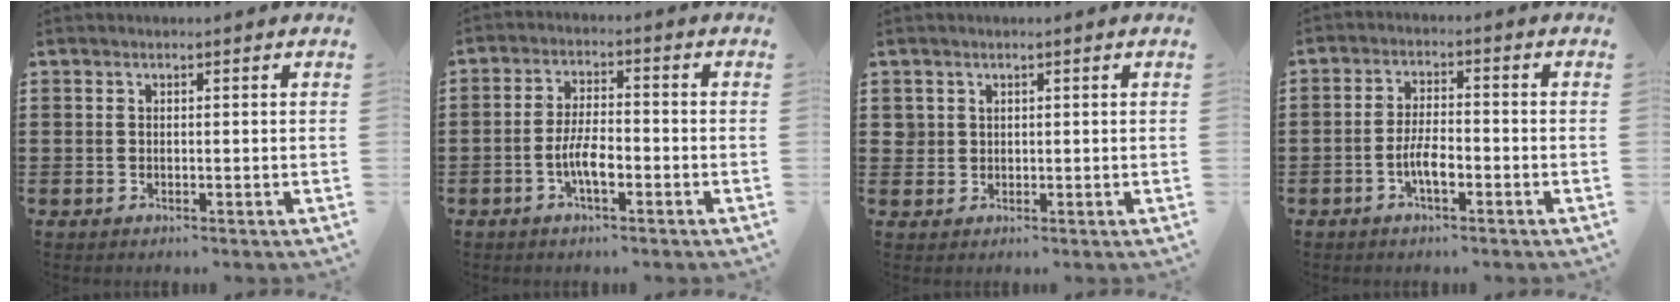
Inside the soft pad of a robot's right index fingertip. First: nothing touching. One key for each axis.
{"total": 5.1, "fx": -1.9, "fy": 1.2, "fz": 4.6, "tx": -0.100, "ty": -0.002, "tz": -0.042}
{"total": 1.7, "fx": 1.0, "fy": 1.4, "fz": 0.2, "tx": -0.008, "ty": 0.007, "tz": 0.019}
{"total": 4.4, "fx": -1.8, "fy": 1.0, "fz": 3.9, "tx": -0.082, "ty": -0.001, "tz": -0.038}